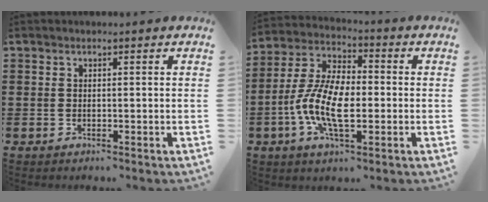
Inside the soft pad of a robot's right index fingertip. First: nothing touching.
{"total": 10.2, "force": [-2.5, 4.6, 8.8], "torque": [-0.207, -0.008, -0.054]}